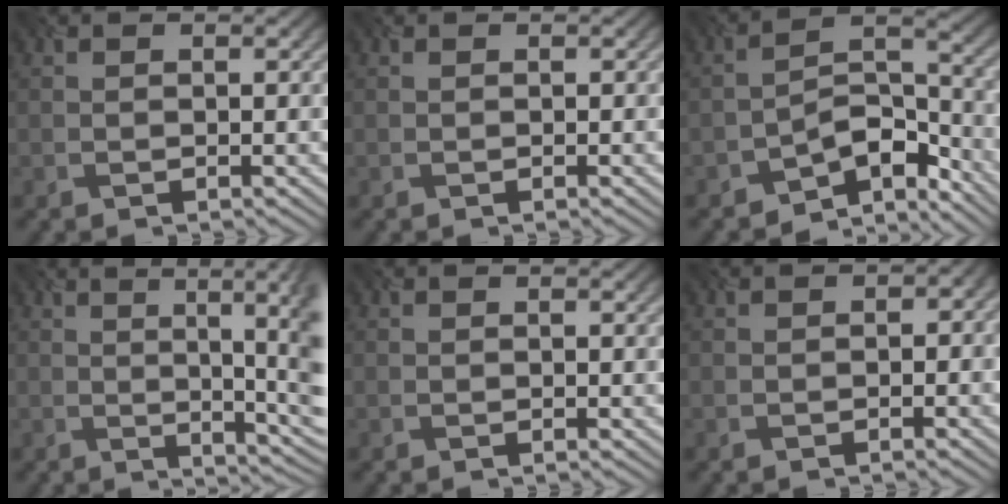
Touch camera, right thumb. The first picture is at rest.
{"total": 0.0}
{"total": 8.5, "force": [-6.9, 3.3, 3.6], "torque": [-0.041, 0.004, -0.128]}
{"total": 11.4, "force": [1.2, 3.0, 10.9], "torque": [-0.116, 0.024, 0.029]}
{"total": 0.6, "force": [0.3, 0.1, 0.5], "torque": [-0.006, 0.005, 0.007]}
{"total": 1.4, "force": [-0.4, 0.8, 1.1], "torque": [-0.013, 0.001, 0.003]}